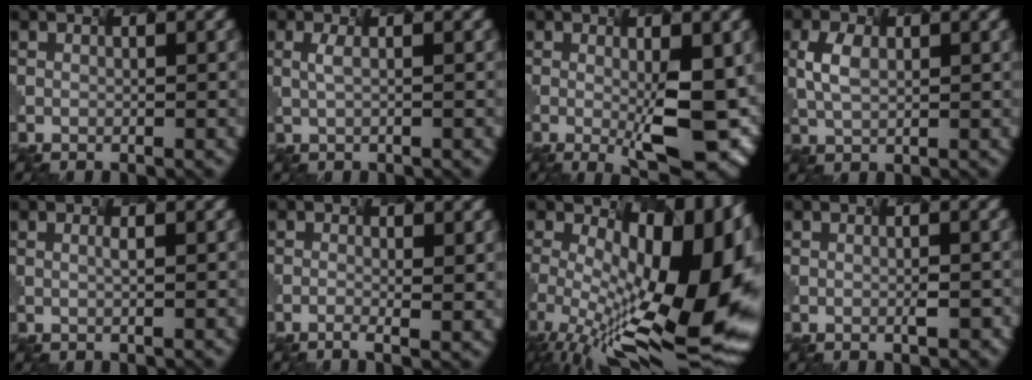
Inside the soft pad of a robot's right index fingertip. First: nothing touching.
{"total": 0.8, "force": [-0.6, -0.5, 0.2], "torque": [-0.026, -0.004, 0.015]}
{"total": 5.0, "force": [-1.0, 0.2, 4.9], "torque": [-0.090, -0.021, 0.012]}
{"total": 0.8, "force": [-0.3, 0.3, 0.7], "torque": [-0.055, -0.009, 0.024]}
{"total": 0.7, "force": [-0.3, -0.5, -0.2], "torque": [-0.018, -0.010, 0.006]}
{"total": 1.3, "force": [-0.8, -0.3, 1.0], "torque": [-0.026, -0.005, 0.004]}
{"total": 15.3, "force": [-1.8, 6.4, 13.8], "torque": [-0.225, -0.026, 0.008]}
{"total": 1.0, "force": [-0.7, -0.4, 0.6], "torque": [-0.020, -0.005, 0.016]}